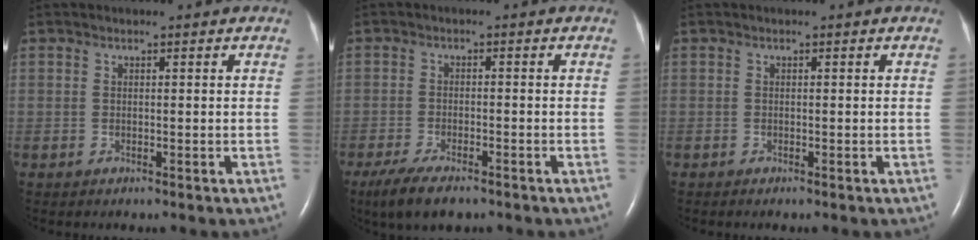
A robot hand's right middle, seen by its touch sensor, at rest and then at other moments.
{"total": 7.0, "force": [-5.1, 2.0, 4.4], "torque": [-0.080, -0.014, -0.083]}
{"total": 0.0}